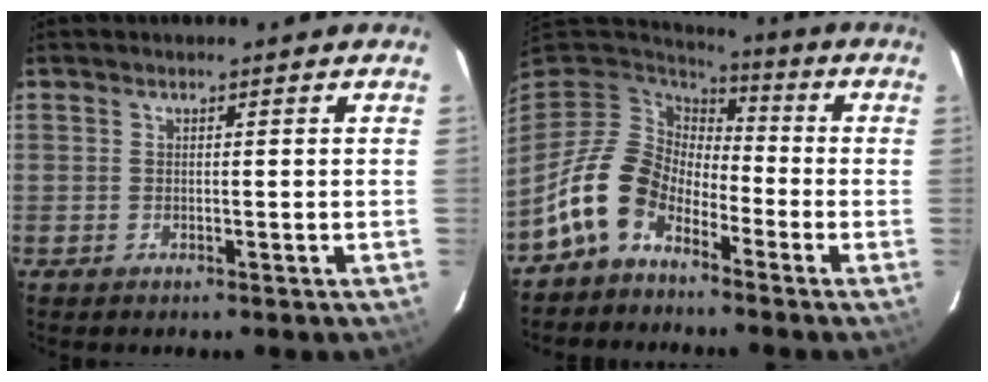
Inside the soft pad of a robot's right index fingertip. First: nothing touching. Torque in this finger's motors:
{"motor_torque": [0.85, -0.85, 0.40, 0.08]}